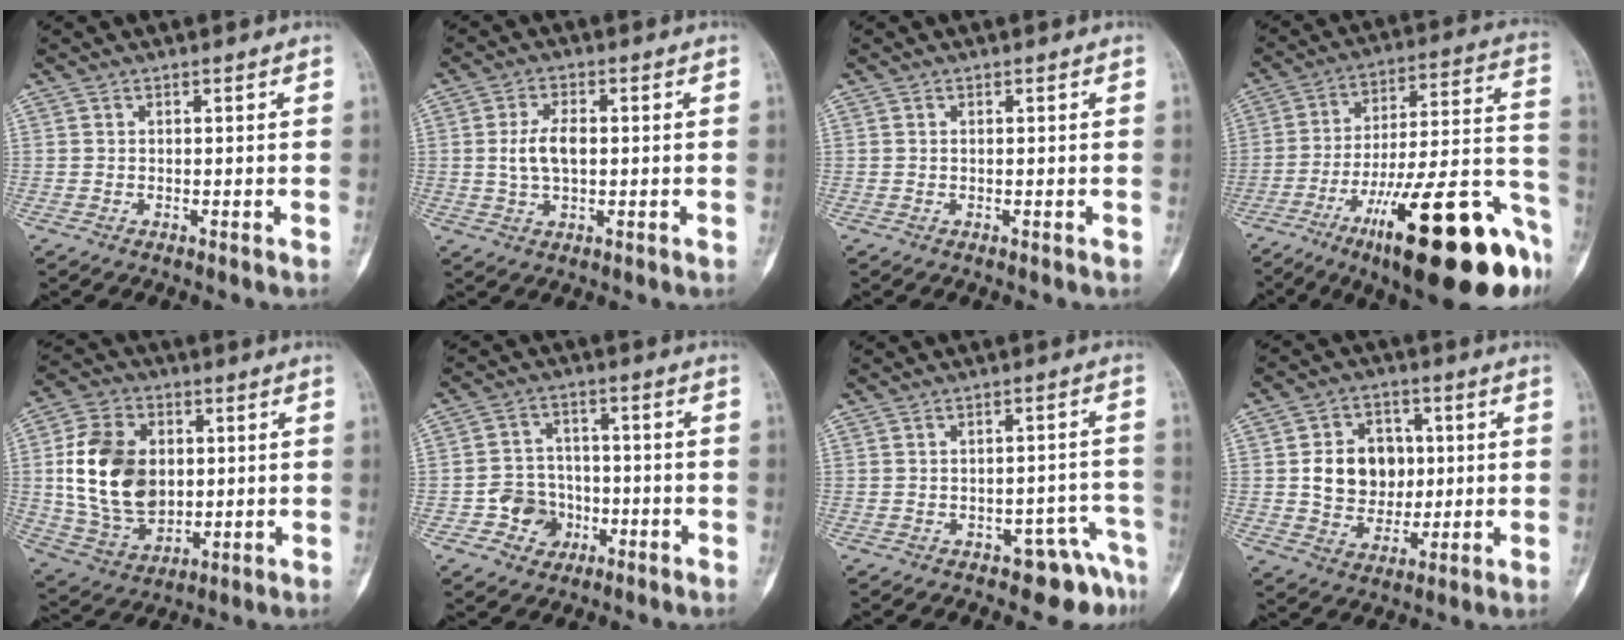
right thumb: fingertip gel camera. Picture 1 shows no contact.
{"total": 6.0, "force": [0.3, 3.1, 5.1], "torque": [-0.102, 0.005, 0.004]}
{"total": 0.0}
{"total": 29.3, "force": [-15.0, 7.6, 23.9], "torque": [-0.290, 0.071, -0.229]}
{"total": 18.1, "force": [1.7, 13.0, 12.5], "torque": [-0.198, -0.004, 0.042]}
{"total": 7.5, "force": [-2.8, 6.6, 2.0], "torque": [0.006, 0.026, -0.045]}
{"total": 6.0, "force": [-4.4, 2.9, 3.0], "torque": [-0.008, 0.045, -0.053]}
{"total": 12.1, "force": [1.3, 9.9, 6.8], "torque": [-0.067, 0.003, 0.029]}